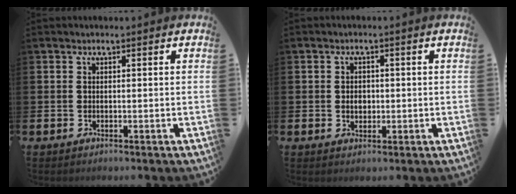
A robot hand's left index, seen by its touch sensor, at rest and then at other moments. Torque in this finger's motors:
{"motor_torque": [0.57, 0.23, 0.26, 0.06]}